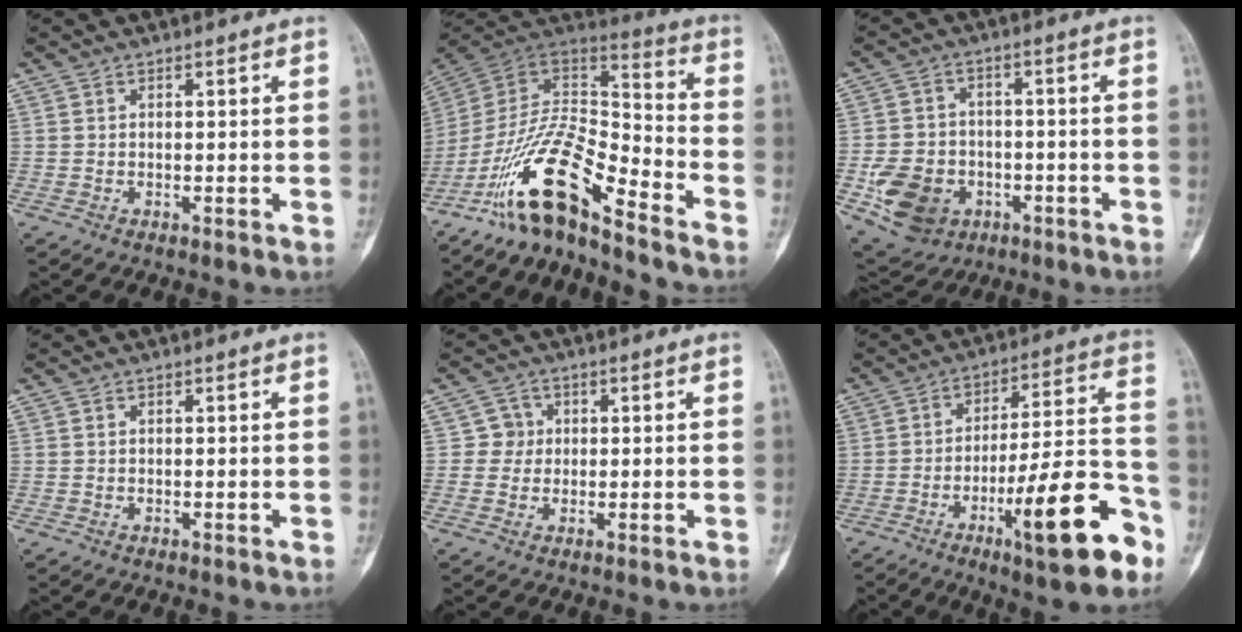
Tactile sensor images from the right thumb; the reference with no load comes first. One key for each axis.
{"total": 16.9, "fx": -11.8, "fy": 4.6, "fz": 11.2, "tx": -0.197, "ty": 0.096, "tz": -0.218}
{"total": 12.4, "fx": -4.2, "fy": 9.8, "fz": 6.4, "tx": -0.098, "ty": 0.017, "tz": -0.060}
{"total": 0.0}
{"total": 2.9, "fx": 0.3, "fy": 2.9, "fz": 0.2, "tx": 0.020, "ty": 0.007, "tz": -0.003}
{"total": 19.3, "fx": -9.0, "fy": 4.1, "fz": 16.6, "tx": -0.243, "ty": 0.052, "tz": -0.134}